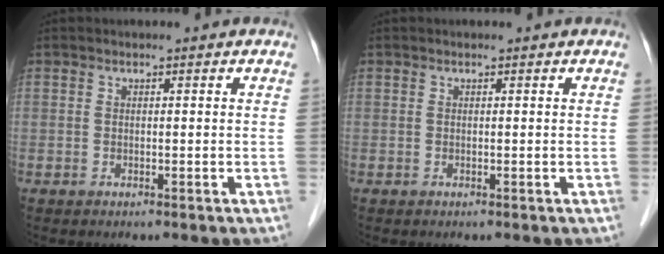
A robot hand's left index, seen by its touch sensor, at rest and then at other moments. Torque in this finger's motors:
{"motor_torque": [-0.02, 0.02, 0.01, 0.00]}